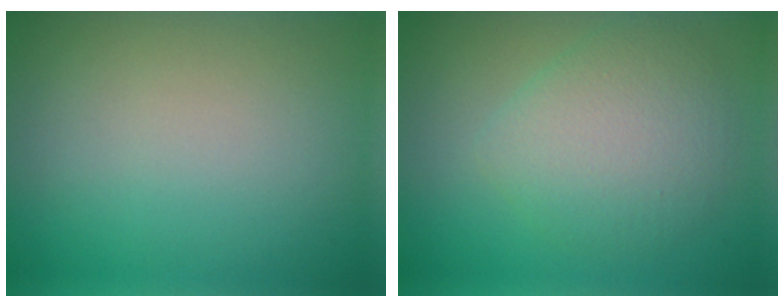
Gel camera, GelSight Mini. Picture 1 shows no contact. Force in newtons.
{"total": 4.6, "press": 4.6, "slide": 0.1}